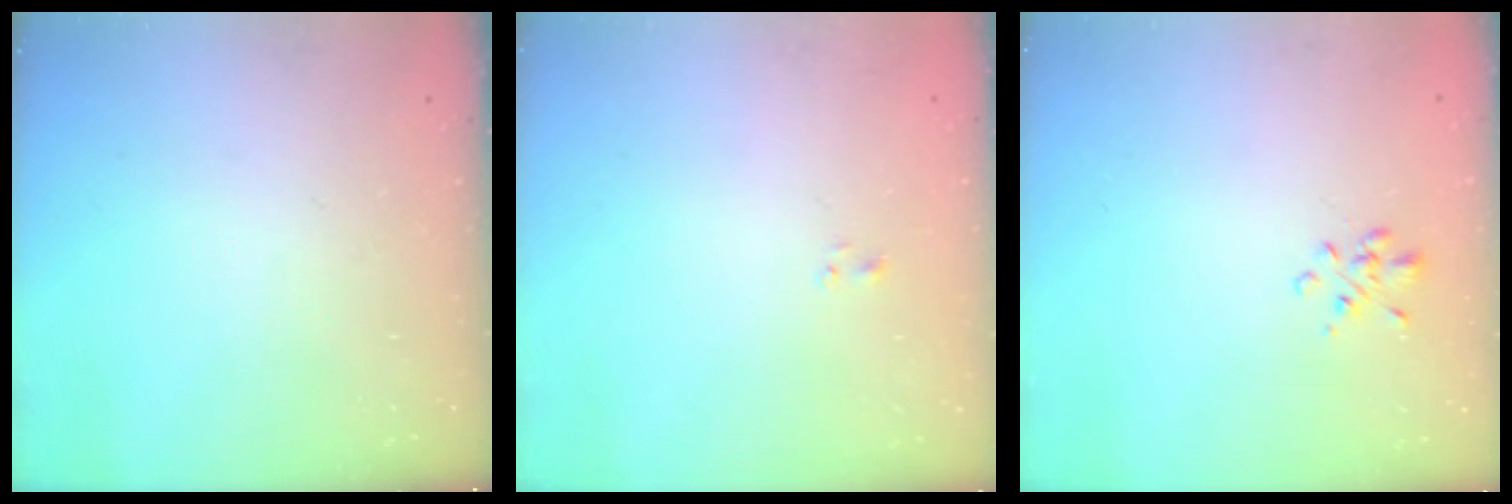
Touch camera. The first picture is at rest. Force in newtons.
{"total": 0.6, "press": 0.3, "slide": 0.5}
{"total": 1.4, "press": 1.3, "slide": 0.6}